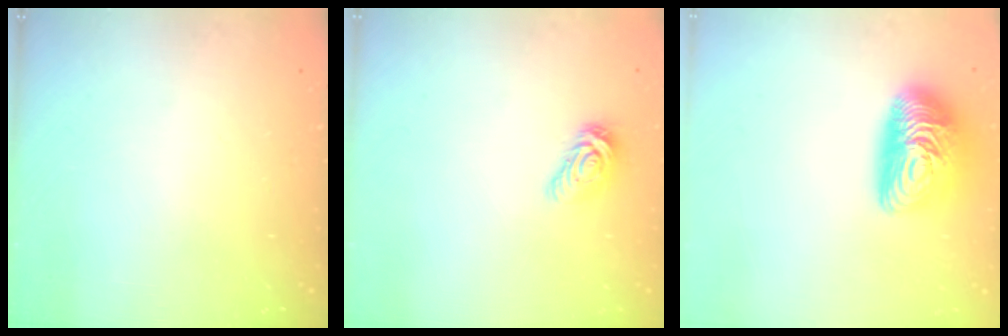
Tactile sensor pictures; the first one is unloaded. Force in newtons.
{"total": 7.2, "press": 7.2, "slide": 0.2}
{"total": 15.1, "press": 15.1, "slide": 0.9}